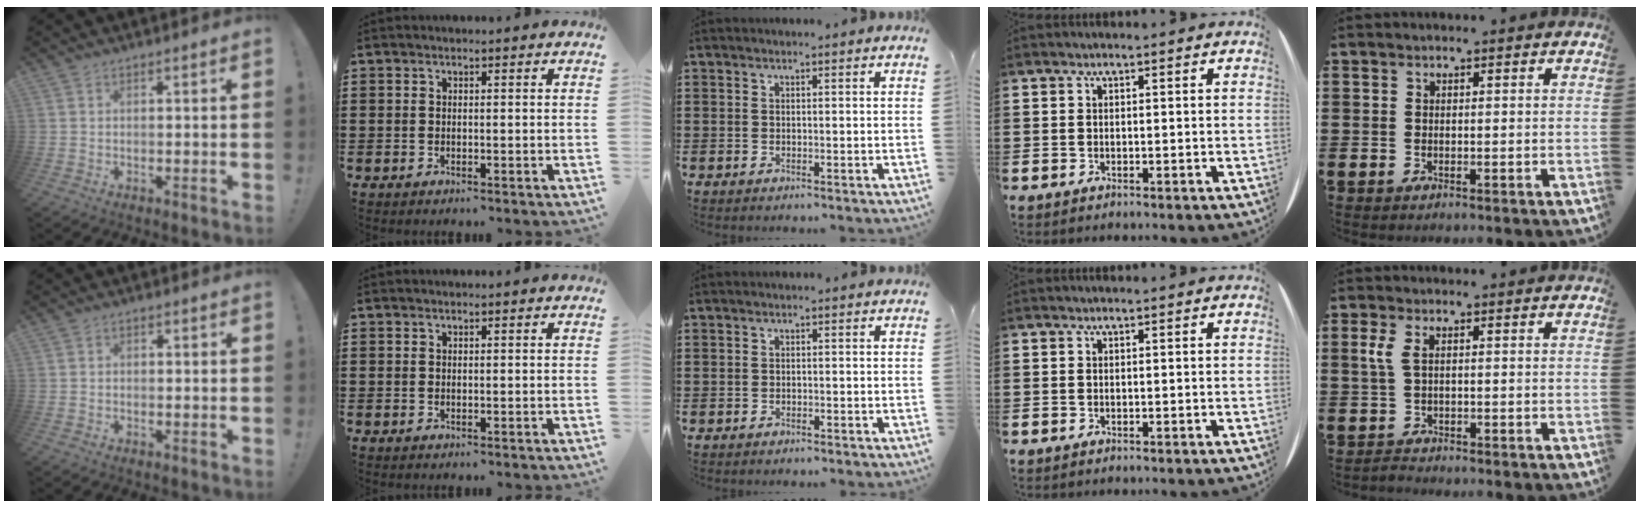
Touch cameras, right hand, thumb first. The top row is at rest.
{"thumb": {"total": 1.0, "force": [-0.6, 0.7, 0.4], "torque": [-0.006, 0.004, -0.011]}, "middle": {"total": 0.6, "force": [-0.5, 0.2, 0.1], "torque": [-0.003, 0.000, -0.010]}, "little": {"total": 2.2, "force": [-0.3, 1.1, 1.9], "torque": [-0.042, 0.006, -0.008]}}